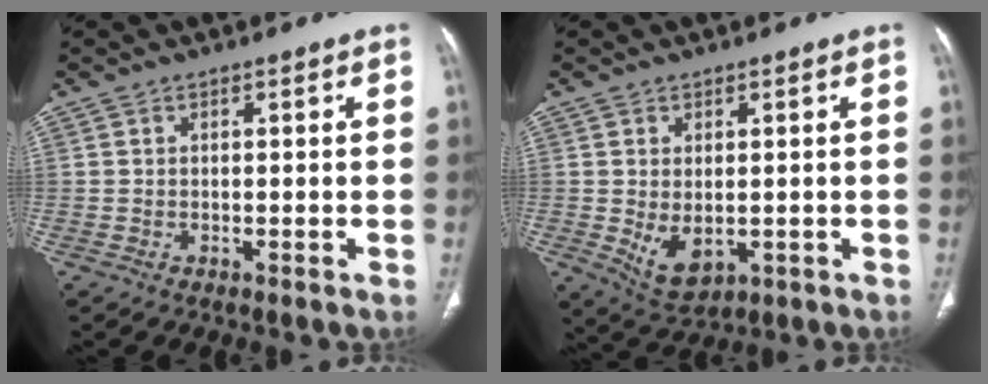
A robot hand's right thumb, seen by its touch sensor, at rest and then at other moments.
{"total": 6.2, "force": [-0.7, 3.8, 4.9], "torque": [-0.081, -0.011, 0.006]}